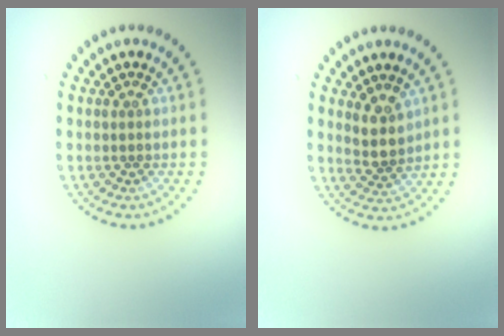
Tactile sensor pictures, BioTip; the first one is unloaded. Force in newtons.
{"total": 2.5, "press": 2.0, "slide": 1.4}